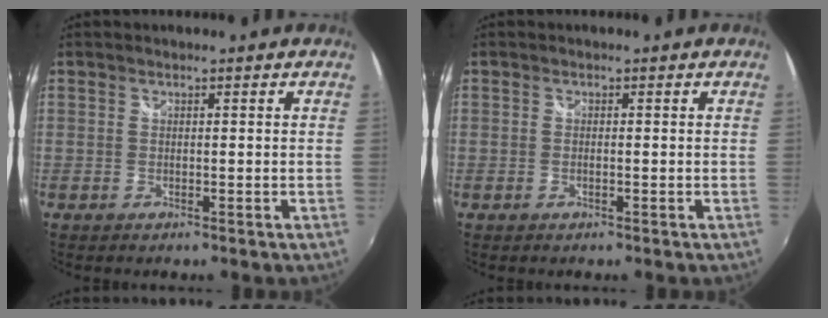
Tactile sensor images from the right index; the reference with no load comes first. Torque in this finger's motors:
{"motor_torque": [-0.45, 0.07, -0.09, -0.01]}